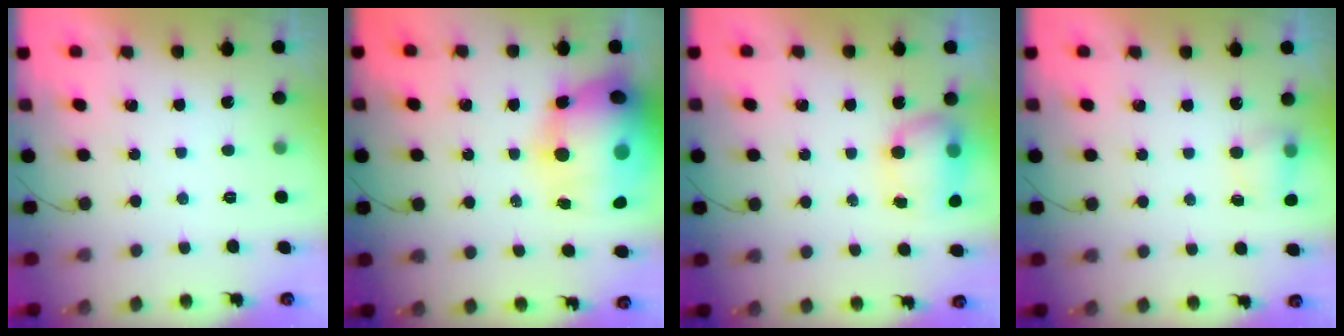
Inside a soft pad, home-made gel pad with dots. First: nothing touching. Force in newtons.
{"total": 24.9, "press": 24.2, "slide": 5.9}
{"total": 7.1, "press": 7.0, "slide": 1.0}
{"total": 5.7, "press": 5.6, "slide": 1.1}